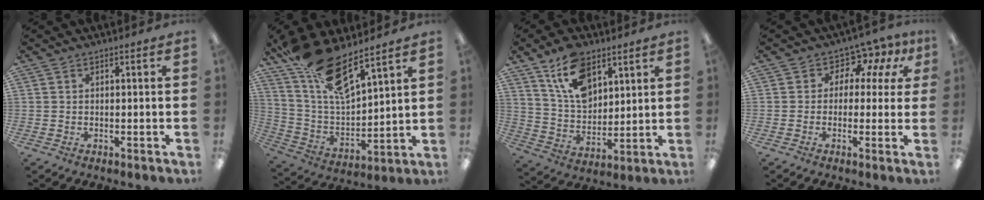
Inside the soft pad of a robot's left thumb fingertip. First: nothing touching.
{"total": 16.3, "force": [12.7, 4.4, 9.2], "torque": [-0.191, -0.077, 0.227]}
{"total": 13.8, "force": [8.3, 8.0, 7.5], "torque": [-0.138, -0.023, 0.155]}
{"total": 6.1, "force": [3.3, 4.3, 2.6], "torque": [-0.050, -0.027, 0.061]}